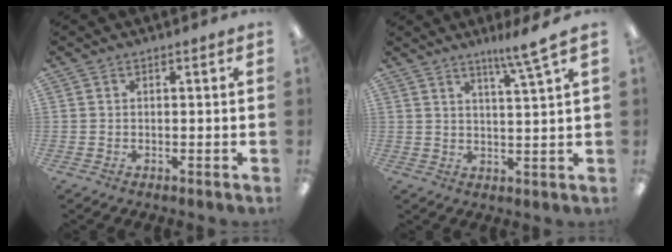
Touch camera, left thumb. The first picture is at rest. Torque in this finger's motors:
{"motor_torque": [0.16, -0.16, 0.56, -0.62, 0.02]}